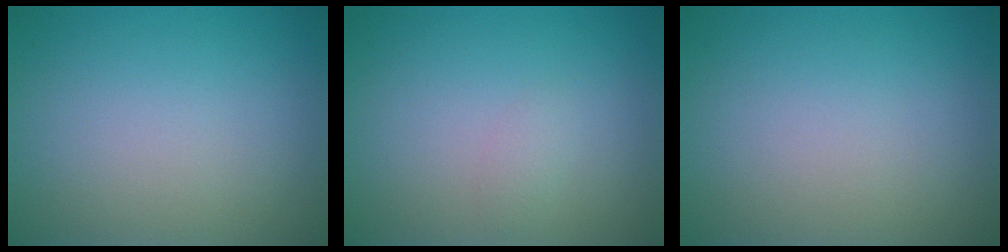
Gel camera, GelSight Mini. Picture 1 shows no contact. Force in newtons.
{"total": 0.8, "press": 0.8, "slide": 0.0}
{"total": 0.0}